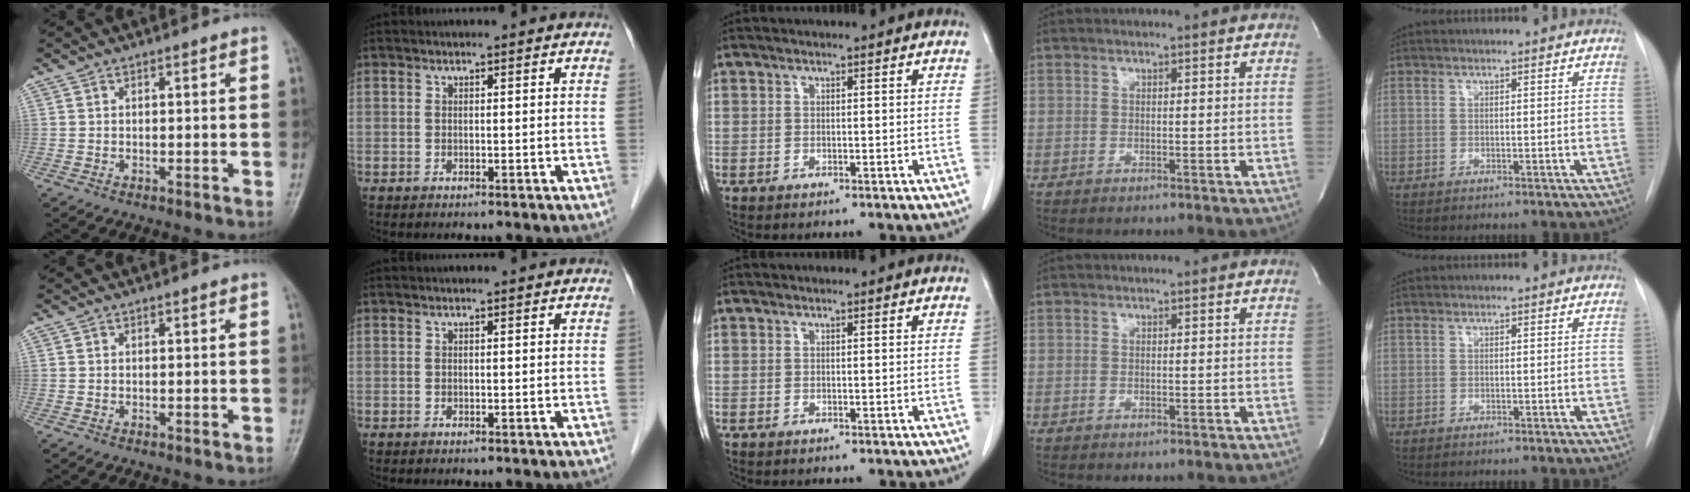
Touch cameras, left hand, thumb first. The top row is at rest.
{}